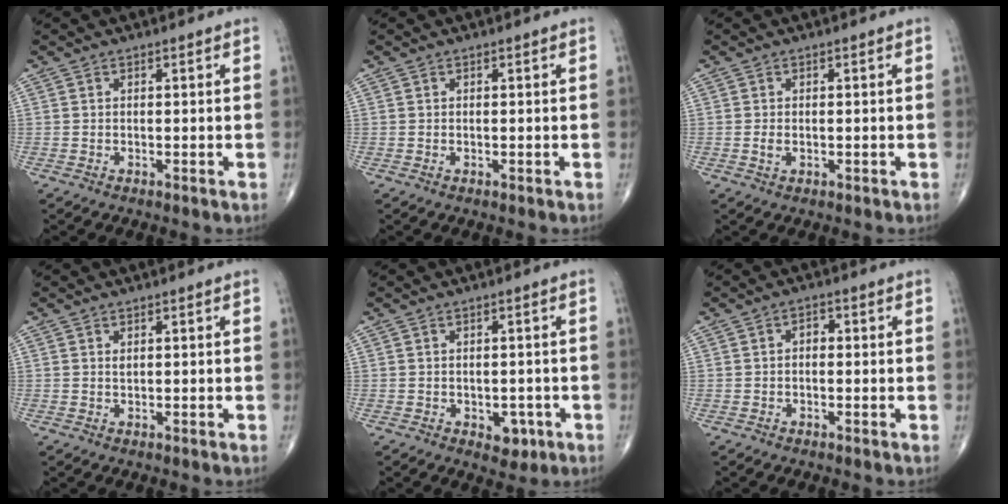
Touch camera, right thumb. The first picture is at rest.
{"total": 0.0}
{"total": 1.4, "force": [-0.2, 0.8, 1.1], "torque": [-0.026, -0.001, -0.005]}
{"total": 0.6, "force": [0.3, 0.2, 0.4], "torque": [-0.003, -0.001, 0.006]}
{"total": 3.7, "force": [-1.4, 2.5, 2.4], "torque": [-0.010, 0.004, -0.013]}
{"total": 1.8, "force": [0.0, 1.2, 1.3], "torque": [-0.012, 0.008, -0.005]}